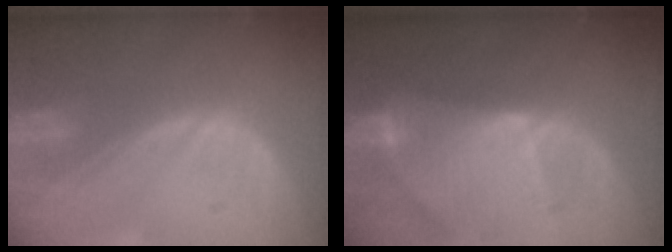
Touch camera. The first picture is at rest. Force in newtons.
{"total": 9.5, "press": 8.3, "slide": 4.6}